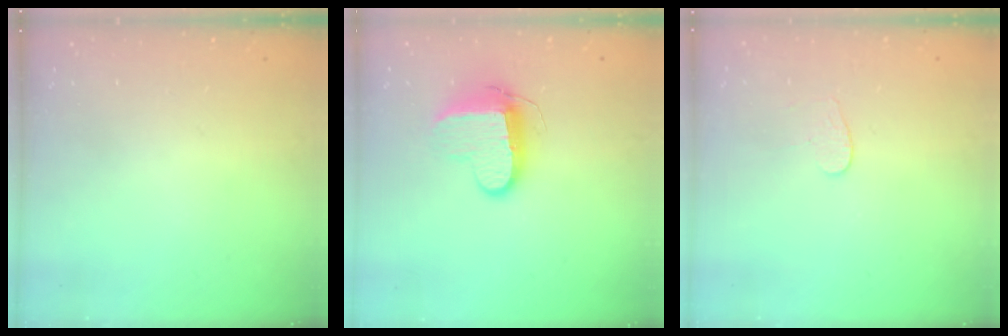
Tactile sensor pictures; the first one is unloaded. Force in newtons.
{"total": 10.4, "press": 10.4, "slide": 0.5}
{"total": 3.8, "press": 3.8, "slide": 0.3}